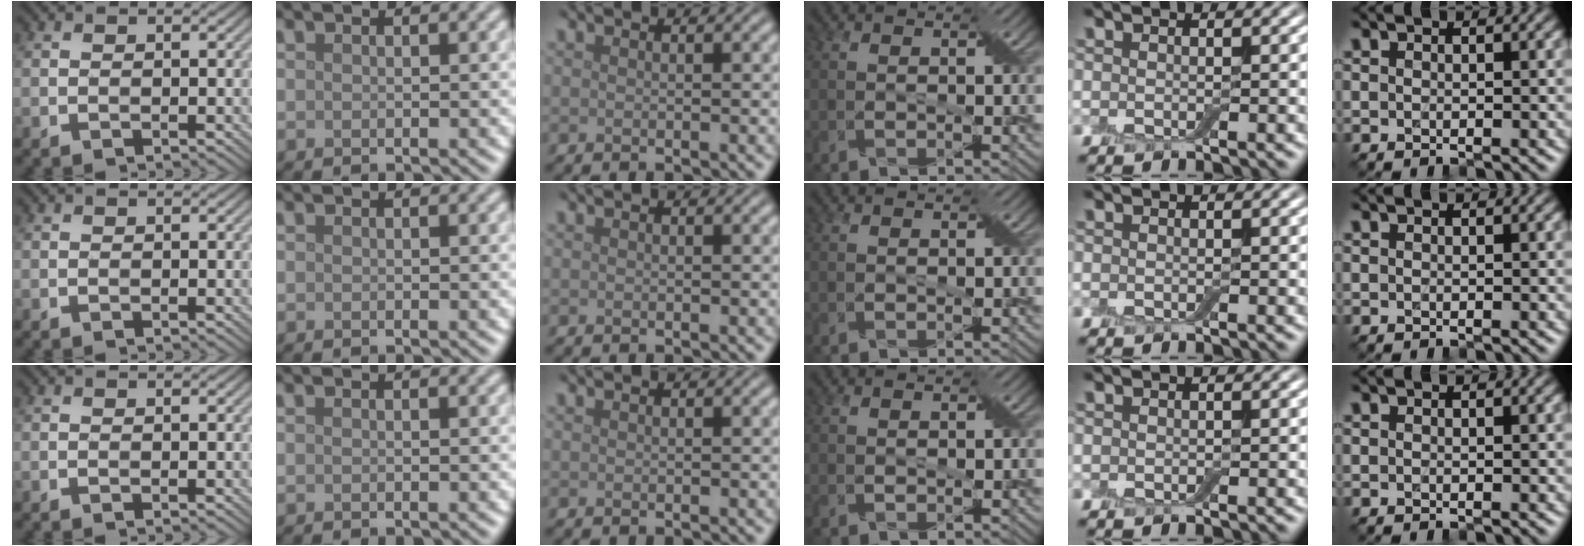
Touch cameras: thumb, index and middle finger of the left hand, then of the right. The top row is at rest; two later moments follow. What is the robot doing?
{"motion": "extract", "object": "backpack"}